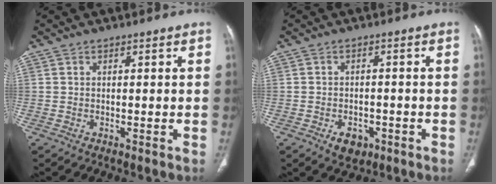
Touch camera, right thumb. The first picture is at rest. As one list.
[{"total": 4.4, "force": [-2.1, 3.0, 2.5], "torque": [-0.027, 0.007, -0.024]}]